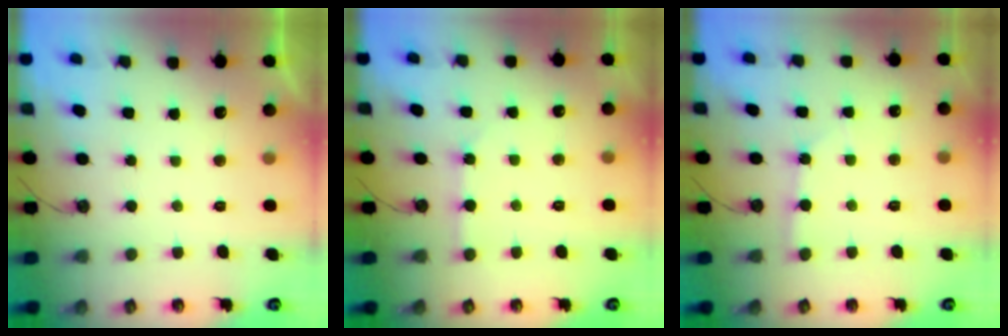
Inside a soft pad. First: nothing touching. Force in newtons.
{"total": 2.4, "press": 2.4, "slide": 0.3}
{"total": 1.5, "press": 1.5, "slide": 0.2}